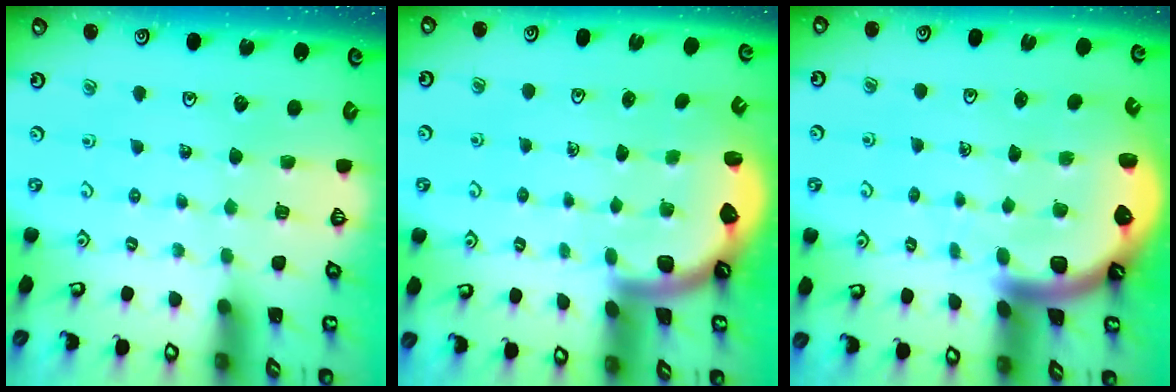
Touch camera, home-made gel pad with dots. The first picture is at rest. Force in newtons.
{"total": 2.3, "press": 2.3, "slide": 0.4}
{"total": 5.9, "press": 5.8, "slide": 0.7}